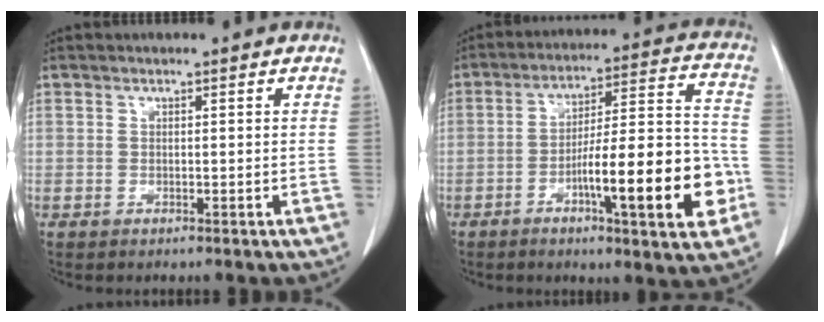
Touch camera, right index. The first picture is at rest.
{"total": 17.2, "force": [-5.8, 1.9, 16.1], "torque": [-0.244, 0.010, -0.086]}